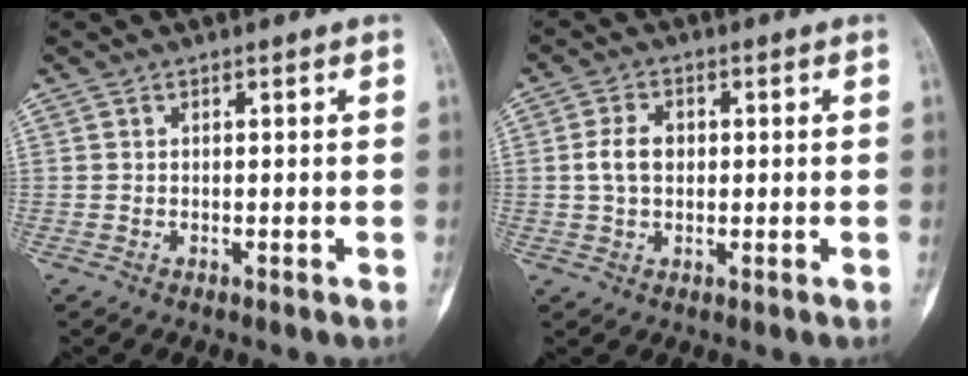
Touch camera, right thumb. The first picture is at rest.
{"total": 4.8, "force": [0.3, 3.3, 3.5], "torque": [-0.067, 0.009, 0.004]}